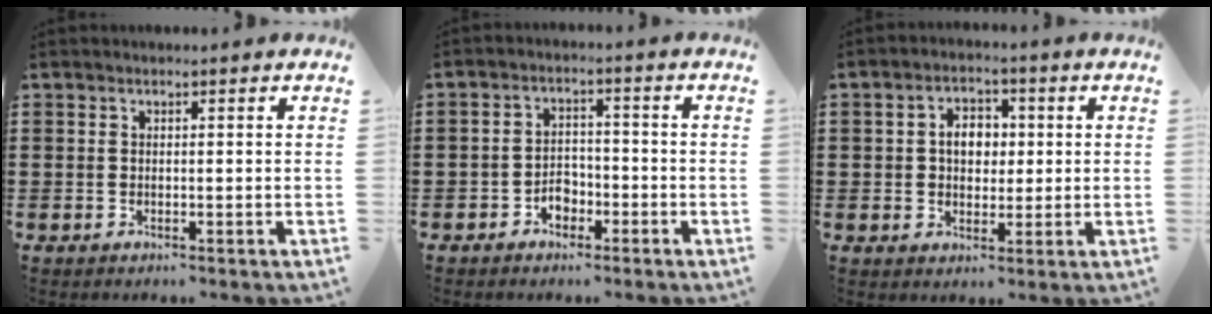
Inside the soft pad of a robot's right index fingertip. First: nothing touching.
{"total": 3.3, "force": [-2.1, 2.3, 1.1], "torque": [-0.024, 0.008, -0.043]}
{"total": 4.6, "force": [0.3, 3.4, 3.1], "torque": [-0.062, 0.012, -0.002]}